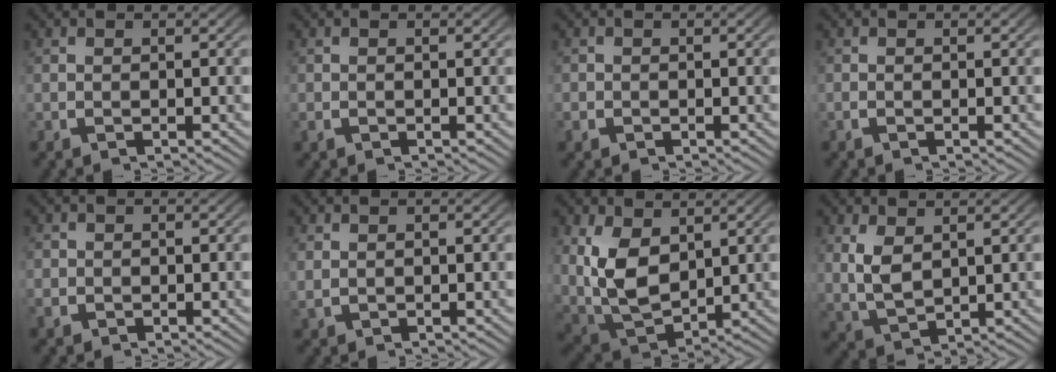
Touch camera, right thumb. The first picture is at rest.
{"total": 0.7, "force": [-0.3, 0.5, -0.2], "torque": [0.000, -0.001, -0.006]}
{"total": 1.3, "force": [-0.6, 1.1, -0.1], "torque": [0.000, -0.001, -0.015]}
{"total": 0.6, "force": [-0.5, 0.2, -0.2], "torque": [0.000, 0.002, -0.013]}
{"total": 1.8, "force": [-0.7, 1.6, 0.1], "torque": [-0.004, -0.002, -0.016]}
{"total": 0.9, "force": [0.3, 0.8, 0.1], "torque": [-0.007, 0.003, 0.009]}
{"total": 9.8, "force": [0.3, 7.1, 6.8], "torque": [-0.184, -0.046, 0.027]}
{"total": 4.4, "force": [0.8, 3.3, 2.8], "torque": [-0.072, -0.017, 0.029]}